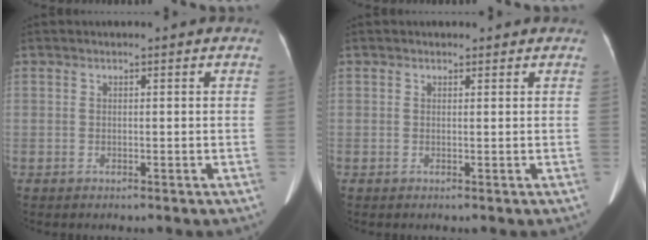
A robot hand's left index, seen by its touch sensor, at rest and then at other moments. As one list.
[{"total": 1.0, "force": [0.6, 0.8, -0.2], "torque": [0.010, 0.000, 0.004]}]